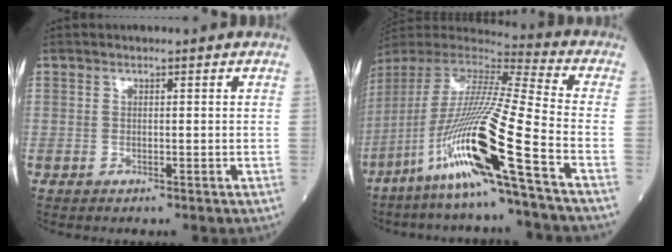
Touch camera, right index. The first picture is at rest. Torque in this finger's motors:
{"motor_torque": [1.67, -0.46, 1.05, 0.21]}